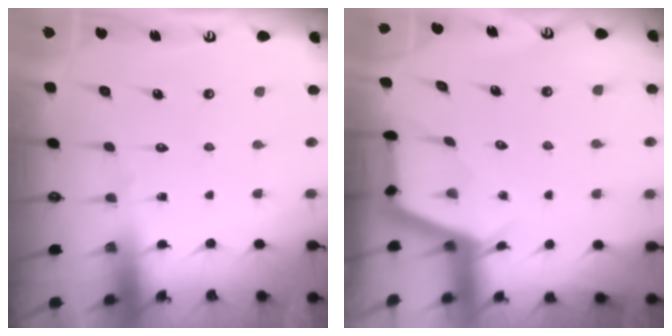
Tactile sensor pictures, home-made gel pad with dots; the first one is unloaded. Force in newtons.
{"total": 2.9, "press": 2.9, "slide": 0.3}